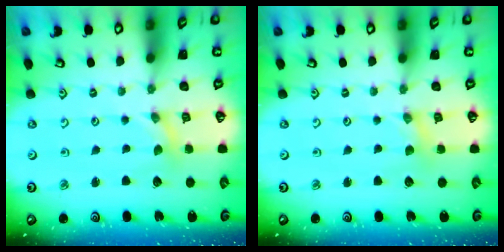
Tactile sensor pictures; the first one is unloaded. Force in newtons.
{"total": 0.7, "press": 0.7, "slide": 0.1}